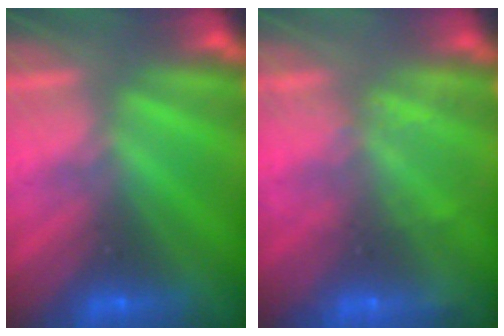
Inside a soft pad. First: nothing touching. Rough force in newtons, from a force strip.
{"total": 2.3}